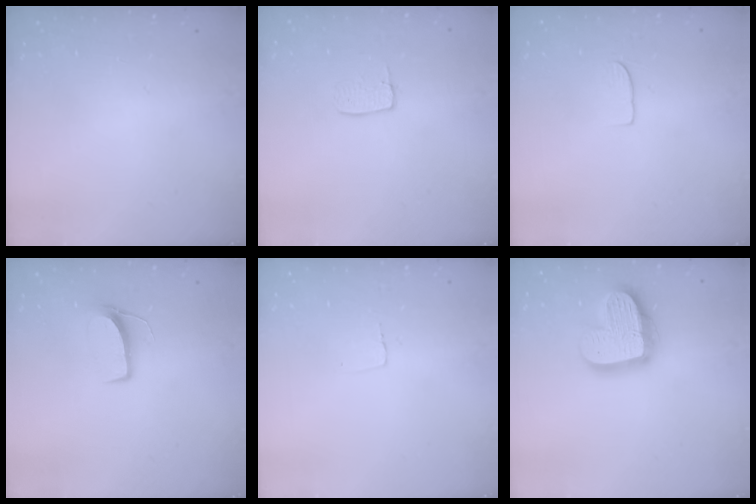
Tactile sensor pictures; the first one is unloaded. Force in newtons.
{"total": 6.0, "press": 6.0, "slide": 0.4}
{"total": 5.0, "press": 4.9, "slide": 0.4}
{"total": 7.0, "press": 7.0, "slide": 0.4}
{"total": 2.3, "press": 2.3, "slide": 0.1}
{"total": 18.7, "press": 18.7, "slide": 1.5}